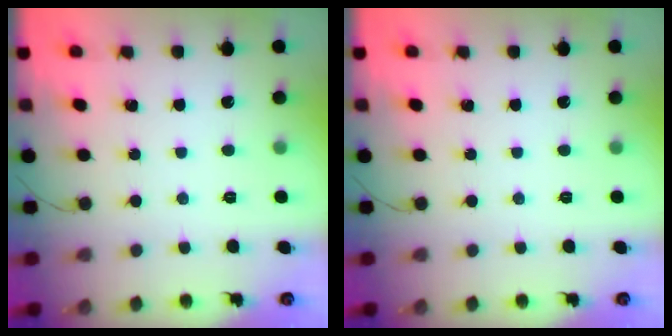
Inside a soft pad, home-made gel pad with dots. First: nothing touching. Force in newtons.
{"total": 0.0}